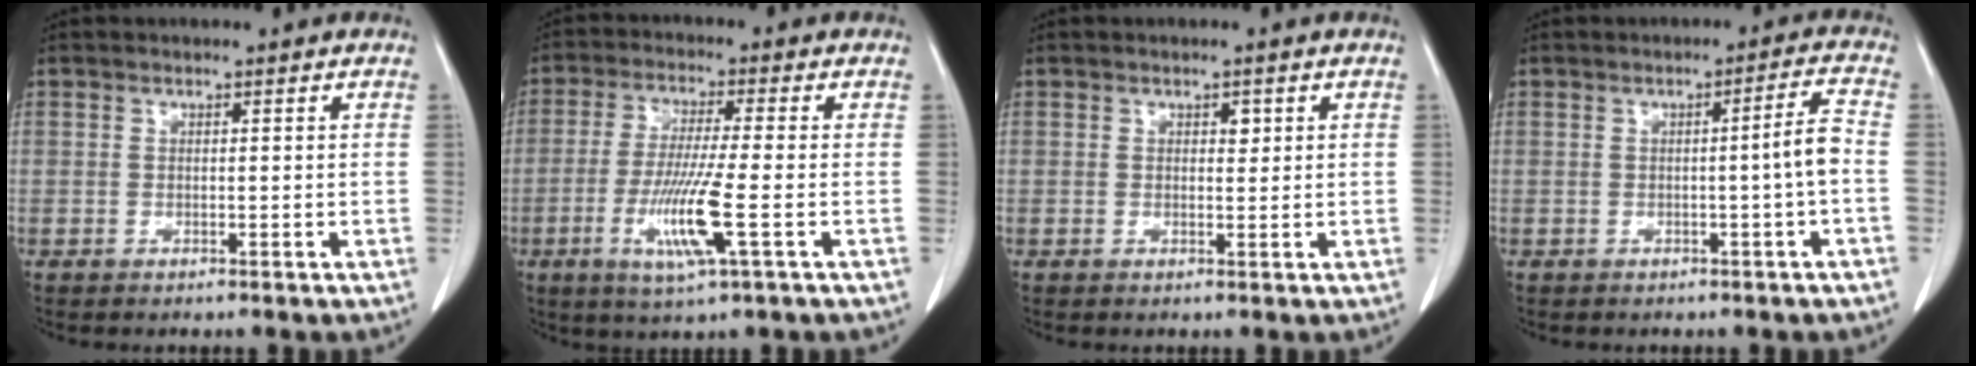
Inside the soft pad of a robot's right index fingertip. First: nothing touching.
{"total": 9.6, "force": [-2.9, -0.2, 9.1], "torque": [-0.183, -0.018, -0.057]}
{"total": 1.2, "force": [0.5, 0.7, 0.9], "torque": [-0.009, -0.001, 0.006]}
{"total": 3.7, "force": [-0.9, -0.7, 3.6], "torque": [-0.051, 0.005, -0.012]}